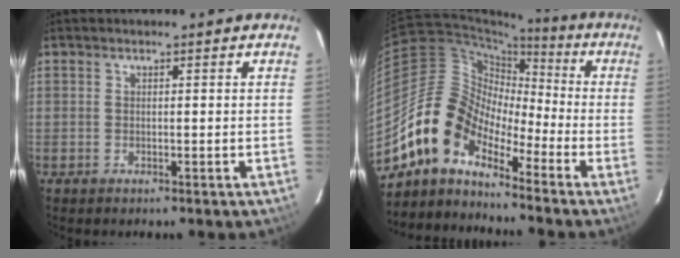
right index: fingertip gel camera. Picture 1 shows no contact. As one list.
[{"total": 11.8, "force": [-8.9, 6.1, 4.7], "torque": [-0.081, 0.029, -0.191]}]